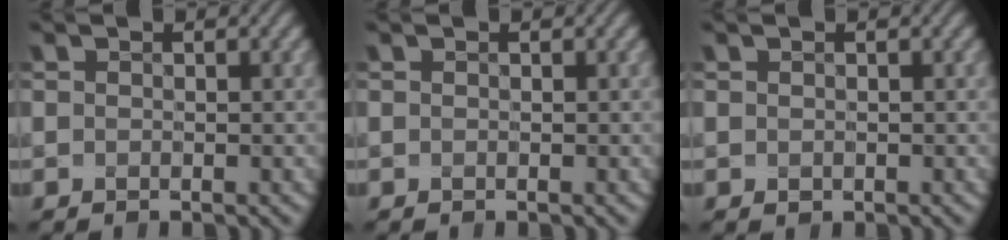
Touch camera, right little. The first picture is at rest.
{"total": 0.0}
{"total": 0.7, "force": [0.1, 0.6, 0.4], "torque": [-0.002, -0.001, 0.002]}